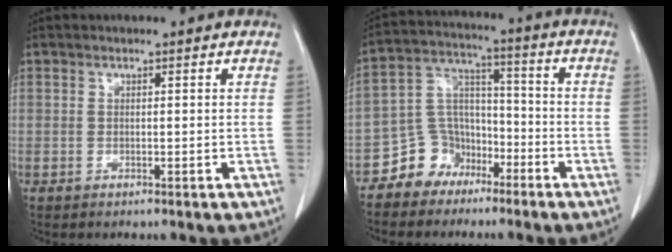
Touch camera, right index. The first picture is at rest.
{"total": 8.5, "force": [-5.7, 6.3, 1.0], "torque": [-0.017, 0.041, -0.099]}